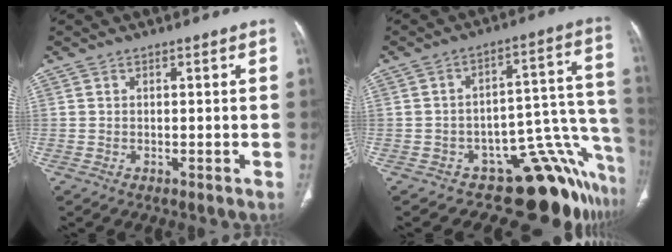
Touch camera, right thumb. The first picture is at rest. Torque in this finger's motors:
{"motor_torque": [1.22, -1.08, 0.40, -0.33, 0.08]}